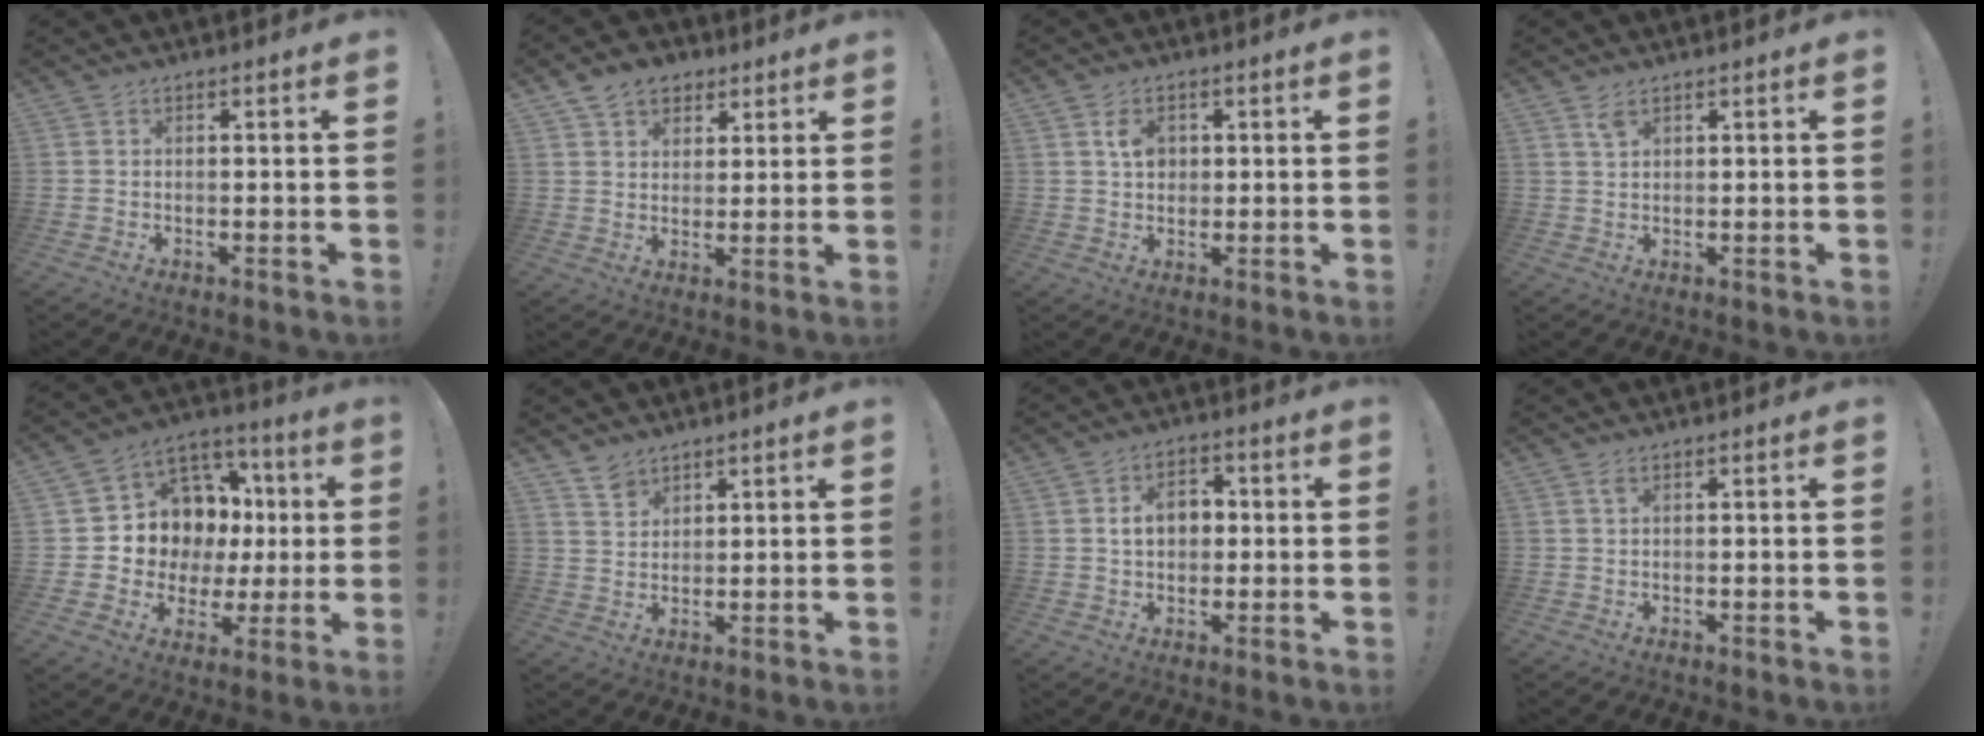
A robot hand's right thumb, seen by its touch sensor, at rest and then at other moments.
{"total": 8.6, "force": [5.0, 6.3, 2.8], "torque": [-0.039, -0.021, 0.098]}
{"total": 4.9, "force": [1.2, 3.7, 3.0], "torque": [-0.037, 0.000, 0.018]}
{"total": 2.8, "force": [1.8, 1.3, 1.7], "torque": [-0.029, -0.004, 0.031]}
{"total": 11.3, "force": [3.0, 10.0, 4.1], "torque": [-0.064, -0.035, 0.078]}
{"total": 4.7, "force": [3.9, 2.6, 0.9], "torque": [-0.014, -0.024, 0.074]}
{"total": 8.0, "force": [0.9, 6.2, 5.1], "torque": [-0.080, 0.012, 0.015]}
{"total": 1.1, "force": [0.5, 0.5, 0.8], "torque": [-0.019, 0.003, 0.009]}